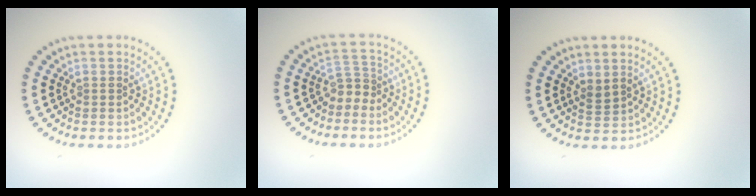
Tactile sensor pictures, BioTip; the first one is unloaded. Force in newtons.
{"total": 1.9, "press": 1.2, "slide": 1.4}
{"total": 1.1, "press": 0.9, "slide": 0.6}